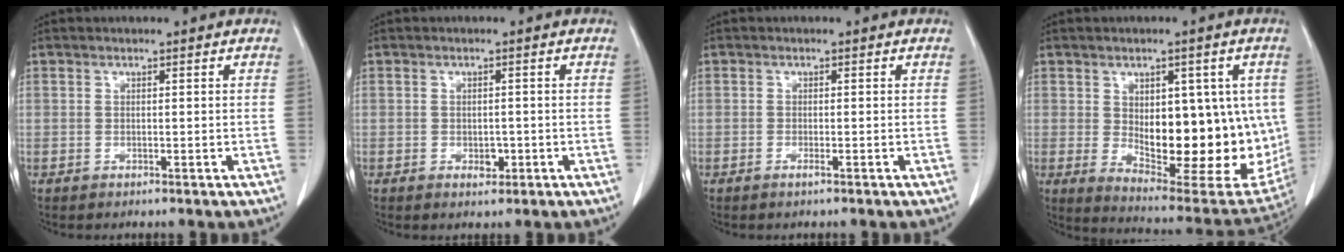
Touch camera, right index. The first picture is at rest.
{"total": 2.2, "force": [-0.7, 1.3, 1.6], "torque": [-0.024, 0.001, -0.003]}
{"total": 0.8, "force": [-0.5, -0.1, 0.6], "torque": [-0.012, 0.000, -0.008]}
{"total": 19.6, "force": [-0.3, 8.8, 17.4], "torque": [-0.224, -0.001, 0.028]}